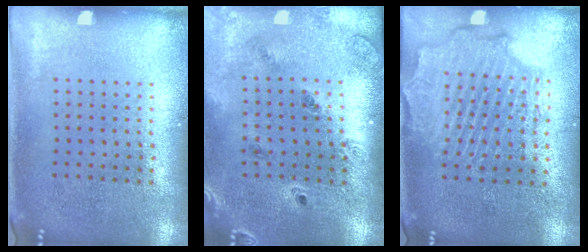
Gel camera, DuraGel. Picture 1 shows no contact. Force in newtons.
{"total": 1.4, "press": 1.4, "slide": 0.1}
{"total": 2.2, "press": 2.1, "slide": 0.5}